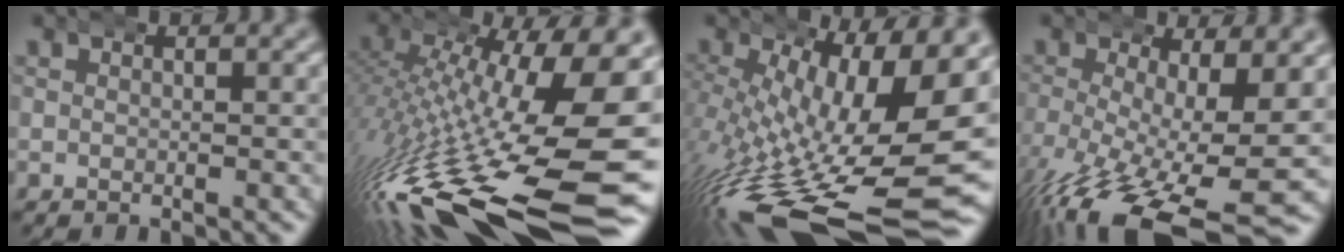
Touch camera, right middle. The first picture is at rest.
{"total": 16.9, "force": [-7.3, 6.1, 14.0], "torque": [-0.244, -0.056, -0.073]}
{"total": 13.6, "force": [-4.8, 4.9, 11.8], "torque": [-0.191, -0.049, -0.041]}
{"total": 8.8, "force": [-4.4, 2.8, 7.1], "torque": [-0.147, -0.054, -0.038]}